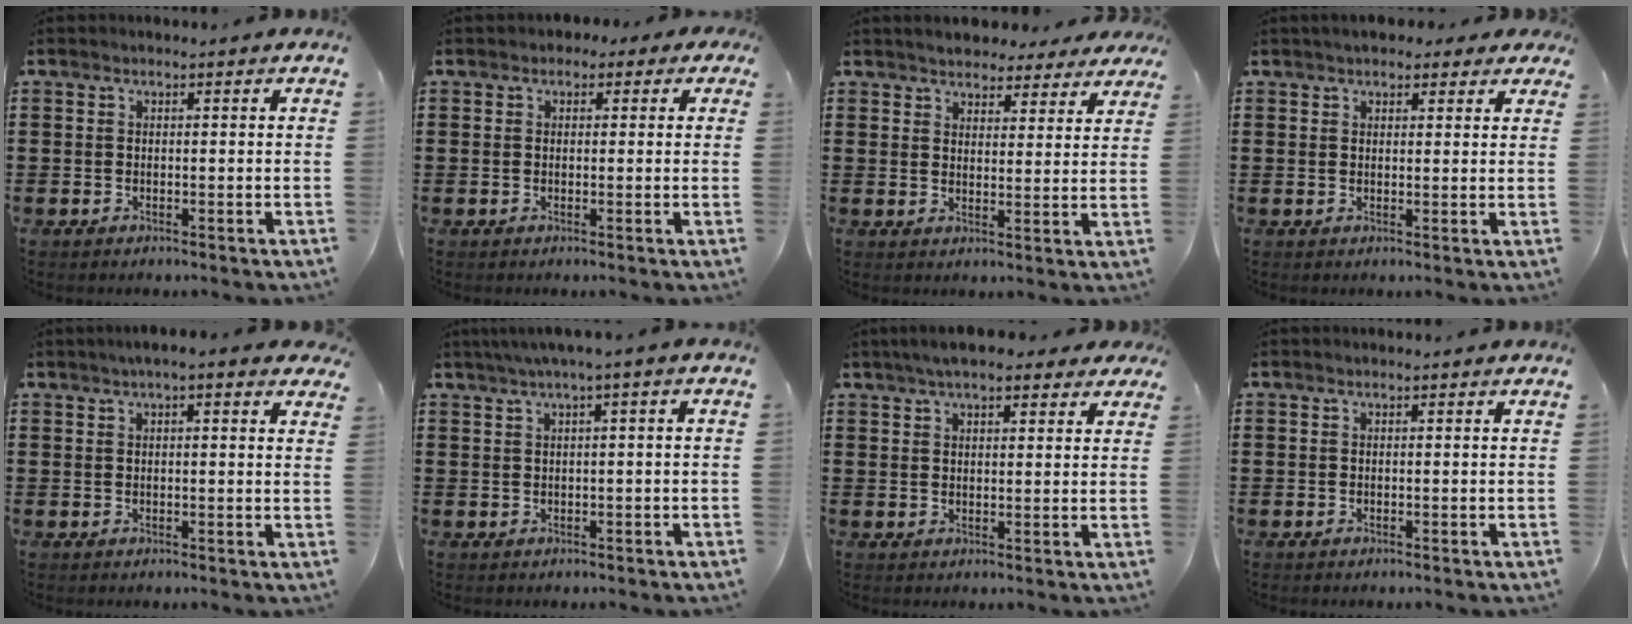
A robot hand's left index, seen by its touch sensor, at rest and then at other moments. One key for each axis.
{"total": 1.5, "fx": 0.1, "fy": 1.3, "fz": 0.7, "tx": -0.011, "ty": 0.006, "tz": -0.003}
{"total": 3.6, "fx": 3.5, "fy": 0.6, "fz": 0.0, "tx": -0.015, "ty": -0.008, "tz": 0.064}
{"total": 3.1, "fx": 2.6, "fy": 1.2, "fz": 1.2, "tx": -0.030, "ty": 0.003, "tz": 0.047}
{"total": 2.7, "fx": 1.8, "fy": 0.4, "fz": 2.0, "tx": -0.043, "ty": 0.006, "tz": 0.032}
{"total": 2.0, "fx": -0.1, "fy": -0.1, "fz": 2.0, "tx": -0.035, "ty": -0.003, "tz": -0.003}
{"total": 5.3, "fx": 4.2, "fy": 1.7, "fz": 2.8, "tx": -0.067, "ty": 0.007, "tz": 0.076}
{"total": 0.0}